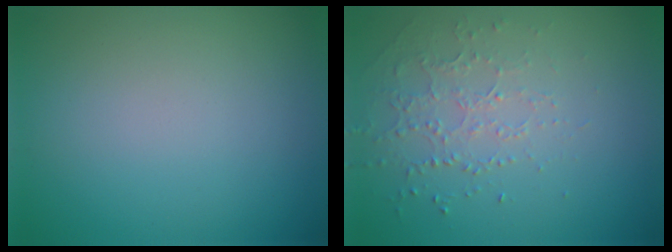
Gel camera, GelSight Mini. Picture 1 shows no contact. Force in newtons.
{"total": 1.5, "press": 1.2, "slide": 0.9}